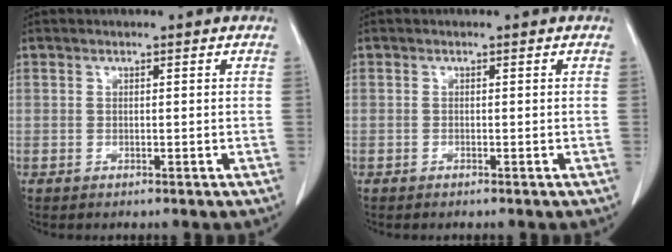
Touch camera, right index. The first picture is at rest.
{"total": 0.0}